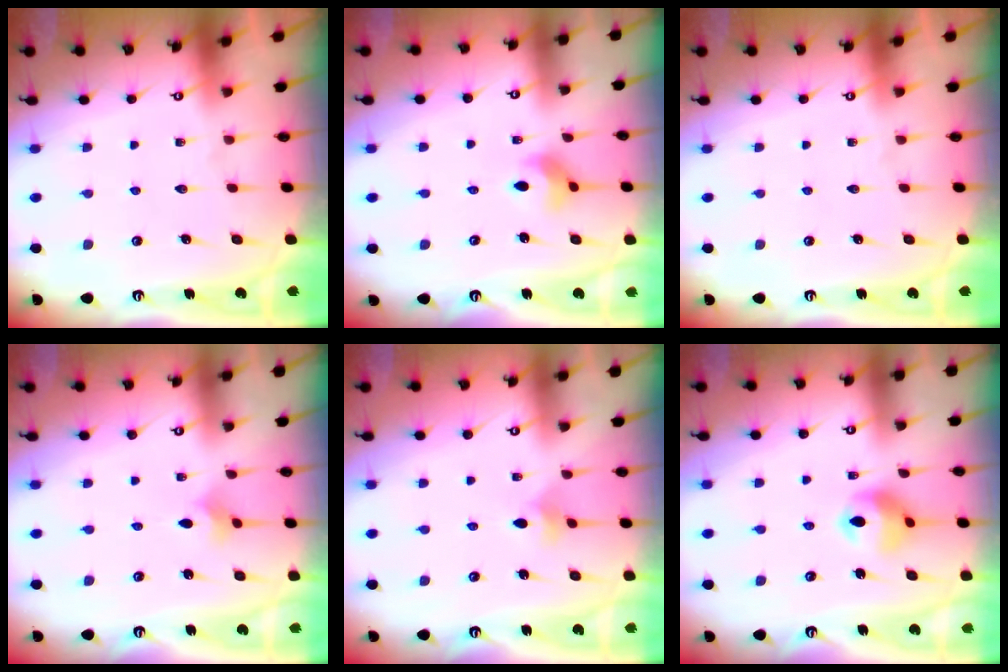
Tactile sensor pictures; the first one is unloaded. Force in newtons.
{"total": 6.3, "press": 6.2, "slide": 1.4}
{"total": 0.0}
{"total": 1.7, "press": 1.7, "slide": 0.4}
{"total": 4.7, "press": 4.6, "slide": 0.7}
{"total": 10.7, "press": 10.5, "slide": 2.1}